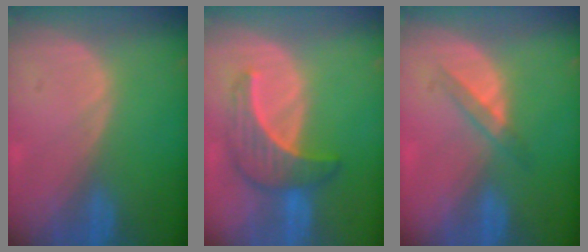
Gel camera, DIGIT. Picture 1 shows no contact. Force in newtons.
{"total": 6.6, "press": 6.5, "slide": 0.9}
{"total": 2.6, "press": 2.4, "slide": 1.0}